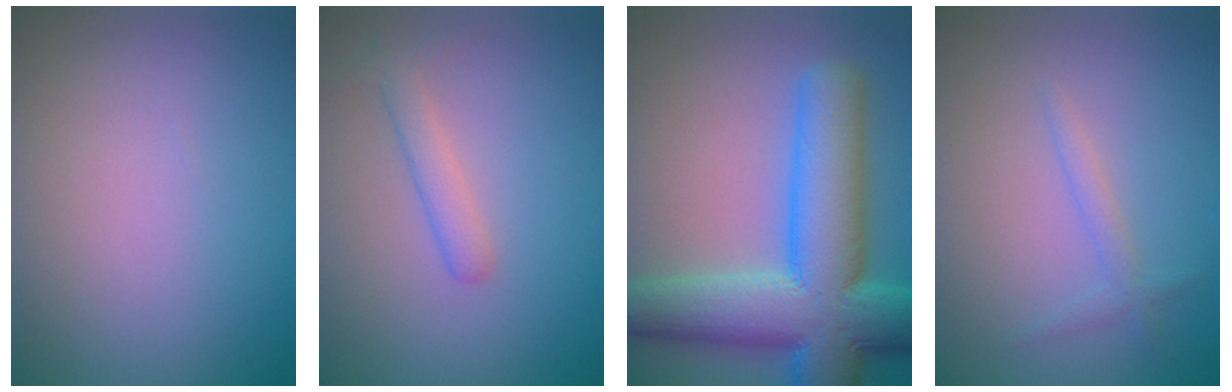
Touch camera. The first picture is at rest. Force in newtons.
{"total": 2.0, "press": 2.0, "slide": 0.1}
{"total": 12.5, "press": 12.5, "slide": 0.5}
{"total": 1.3, "press": 1.3, "slide": 0.1}